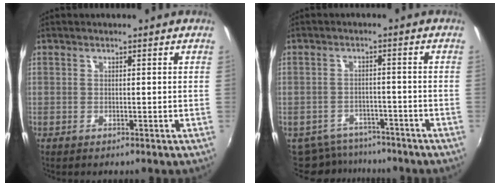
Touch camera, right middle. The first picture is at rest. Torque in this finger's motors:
{"motor_torque": [-0.58, -0.46, -0.14, -0.05]}